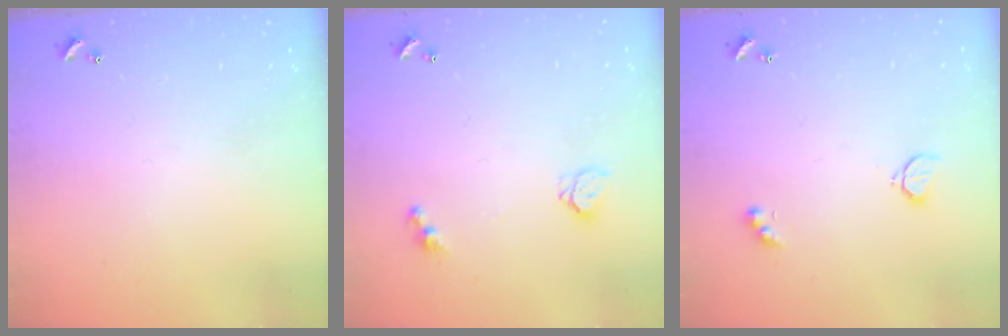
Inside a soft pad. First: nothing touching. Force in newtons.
{"total": 3.8, "press": 3.7, "slide": 0.2}
{"total": 2.6, "press": 2.6, "slide": 0.5}